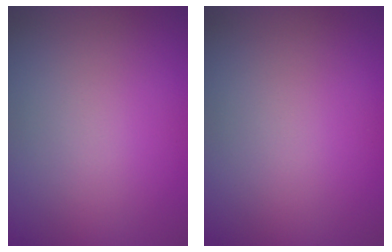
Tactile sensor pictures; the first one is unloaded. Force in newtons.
{"total": 0.0}